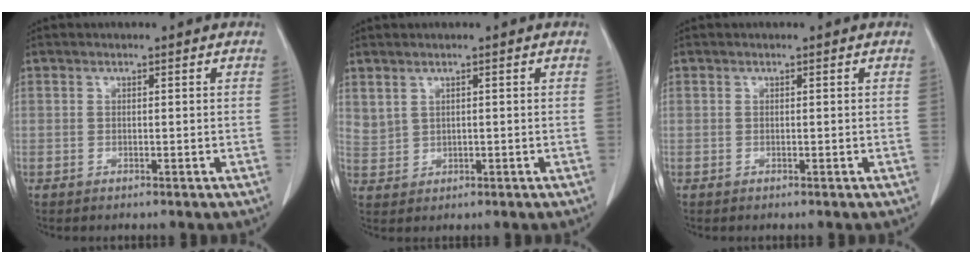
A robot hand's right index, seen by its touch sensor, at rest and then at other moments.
{"total": 2.3, "force": [1.6, 1.4, 0.8], "torque": [-0.019, -0.001, 0.041]}
{"total": 0.0}